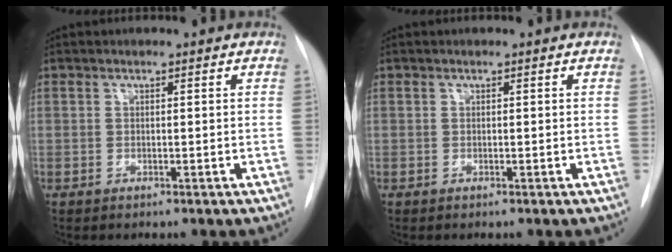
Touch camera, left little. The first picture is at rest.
{"total": 0.0}